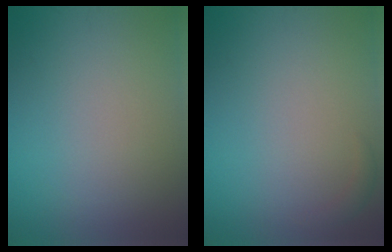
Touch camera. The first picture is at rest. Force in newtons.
{"total": 0.9, "press": 0.9, "slide": 0.1}